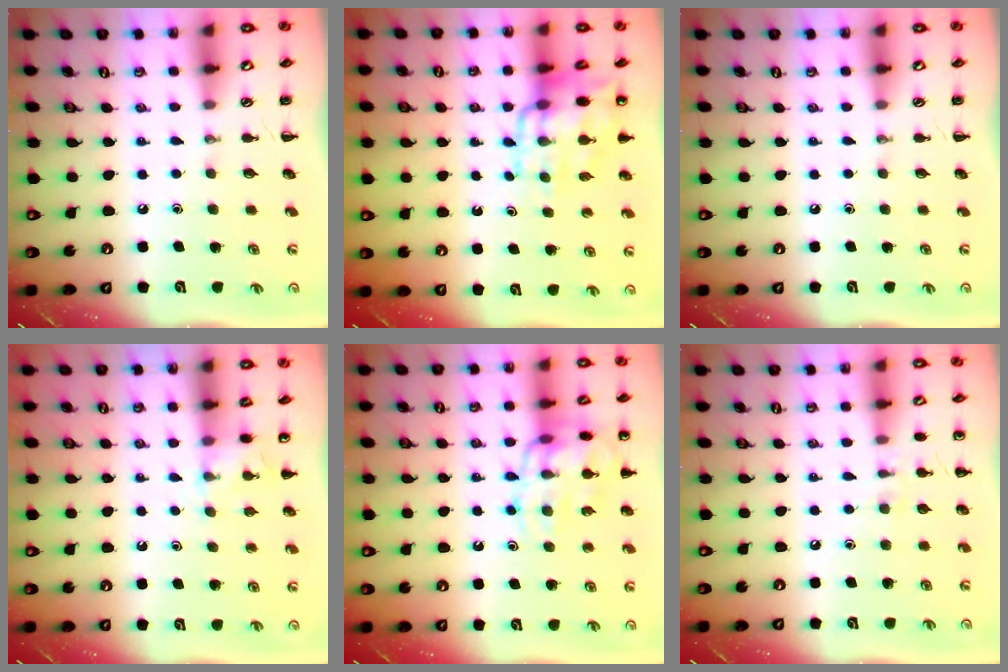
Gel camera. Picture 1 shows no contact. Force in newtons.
{"total": 13.0, "press": 12.6, "slide": 2.9}
{"total": 0.0}
{"total": 5.6, "press": 5.4, "slide": 1.4}
{"total": 15.5, "press": 15.4, "slide": 1.7}
{"total": 6.5, "press": 6.2, "slide": 1.9}